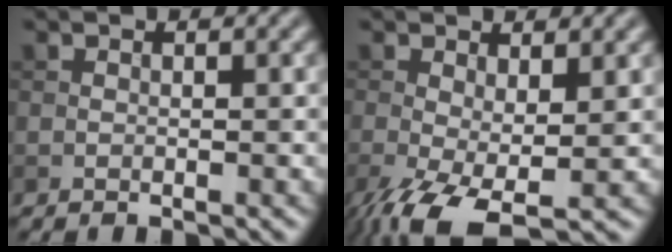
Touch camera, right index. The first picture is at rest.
{"total": 6.5, "force": [-2.3, 2.9, 5.3], "torque": [-0.125, -0.026, -0.037]}